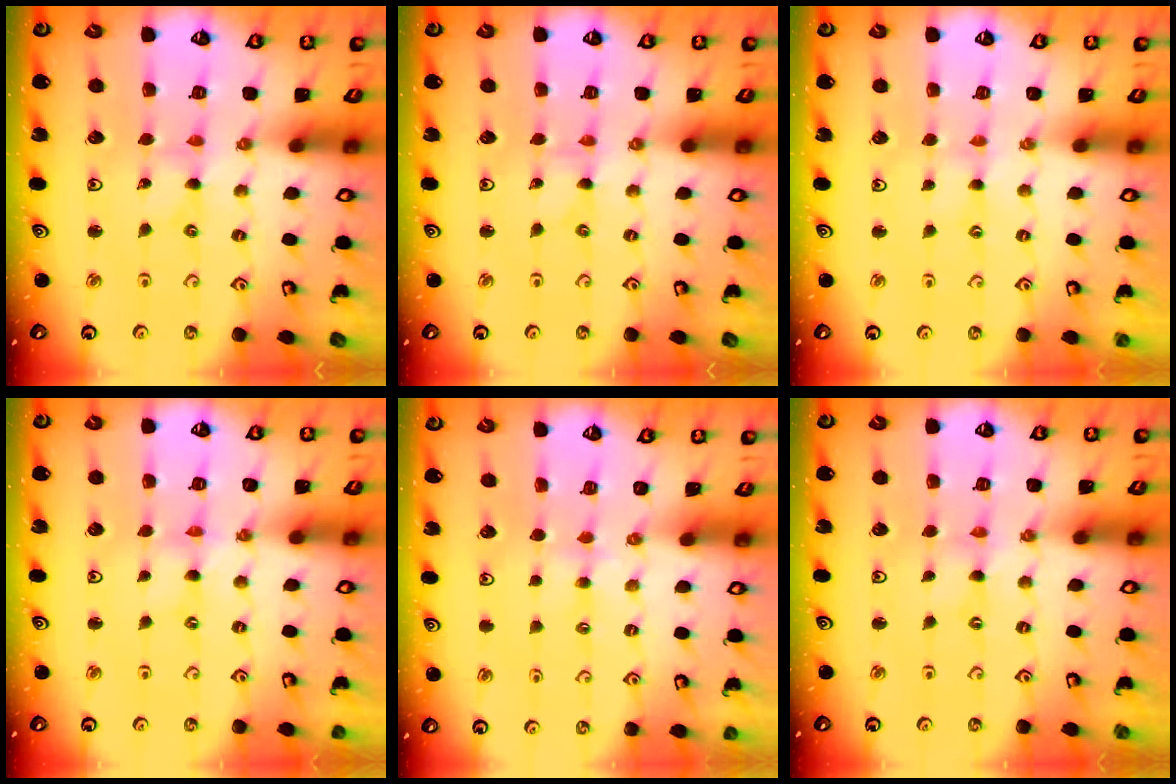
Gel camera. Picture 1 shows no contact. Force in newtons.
{"total": 0.0}
{"total": 1.5, "press": 1.5, "slide": 0.3}
{"total": 0.0}
{"total": 3.0, "press": 3.0, "slide": 0.5}
{"total": 0.0}